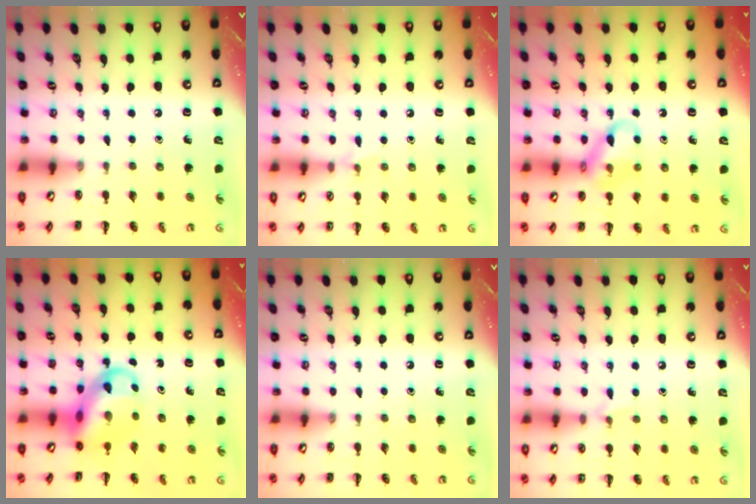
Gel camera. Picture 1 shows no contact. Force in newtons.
{"total": 4.1, "press": 3.7, "slide": 1.6}
{"total": 12.5, "press": 12.4, "slide": 1.7}
{"total": 9.9, "press": 9.5, "slide": 2.8}
{"total": 0.0}
{"total": 4.4, "press": 4.1, "slide": 1.6}